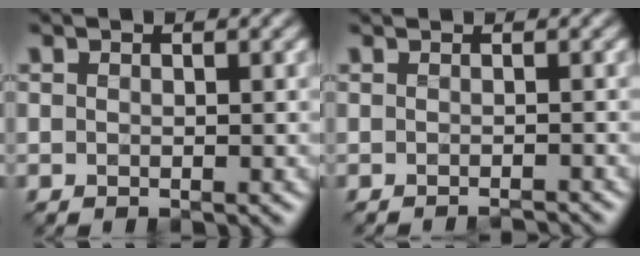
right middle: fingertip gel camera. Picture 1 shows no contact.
{"total": 1.5, "force": [-0.9, 0.4, 1.0], "torque": [0.002, -0.008, -0.020]}